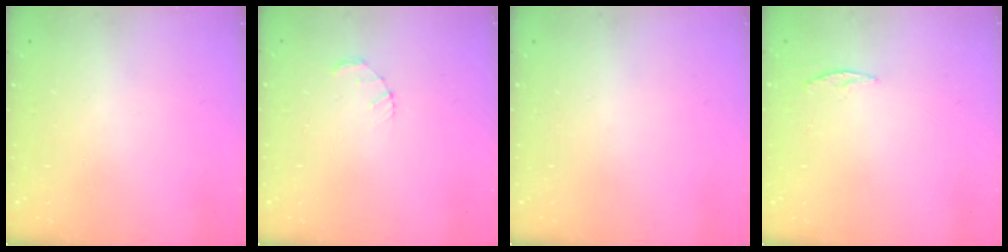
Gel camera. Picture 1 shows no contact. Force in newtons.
{"total": 1.5, "press": 1.5, "slide": 0.3}
{"total": 0.0}
{"total": 3.3, "press": 3.3, "slide": 0.4}